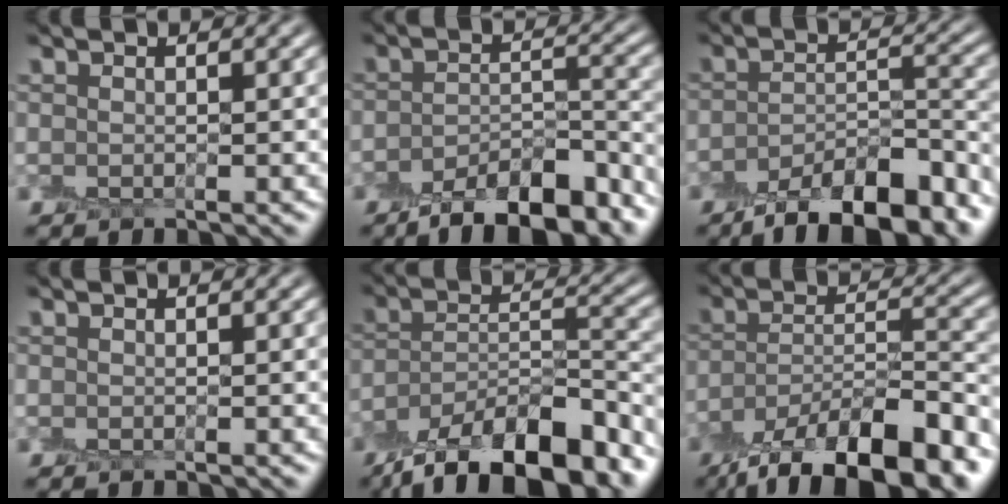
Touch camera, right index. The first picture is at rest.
{"total": 8.4, "force": [-6.3, 2.8, 4.8], "torque": [-0.069, -0.002, -0.105]}
{"total": 9.4, "force": [-6.9, 2.9, 5.6], "torque": [-0.084, -0.003, -0.115]}
{"total": 0.0}
{"total": 12.6, "force": [-9.4, 4.2, 7.3], "torque": [-0.125, 0.002, -0.163]}
{"total": 13.0, "force": [-9.3, 4.1, 8.1], "torque": [-0.145, -0.009, -0.155]}